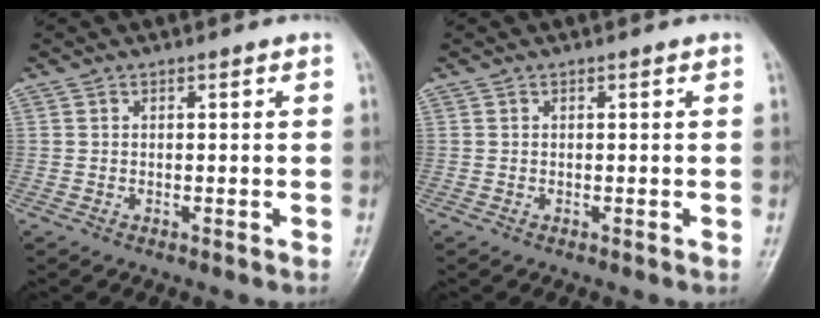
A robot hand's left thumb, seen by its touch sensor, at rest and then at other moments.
{"total": 0.0}